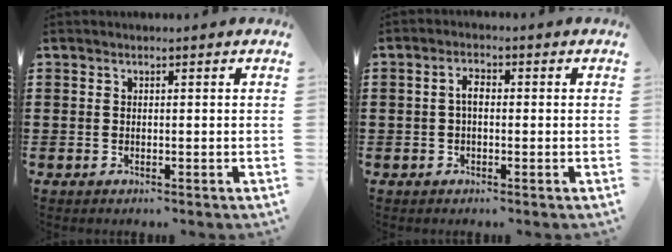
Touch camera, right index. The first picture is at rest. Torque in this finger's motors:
{"motor_torque": [0.74, 0.37, 0.41, 0.10]}